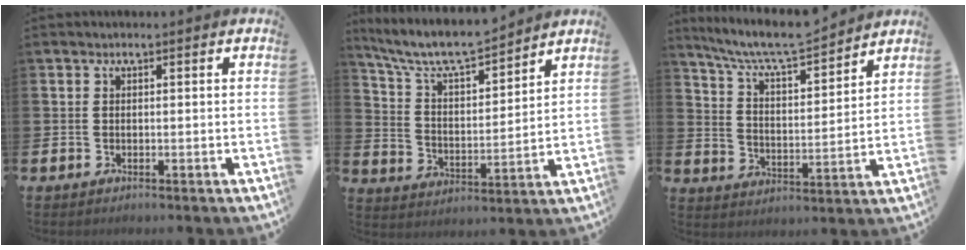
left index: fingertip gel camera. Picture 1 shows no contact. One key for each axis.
{"total": 8.1, "fx": 7.6, "fy": 1.3, "fz": 2.6, "tx": -0.090, "ty": -0.051, "tz": 0.133}
{"total": 8.1, "fx": 7.7, "fy": 0.7, "fz": 2.5, "tx": -0.083, "ty": -0.052, "tz": 0.136}